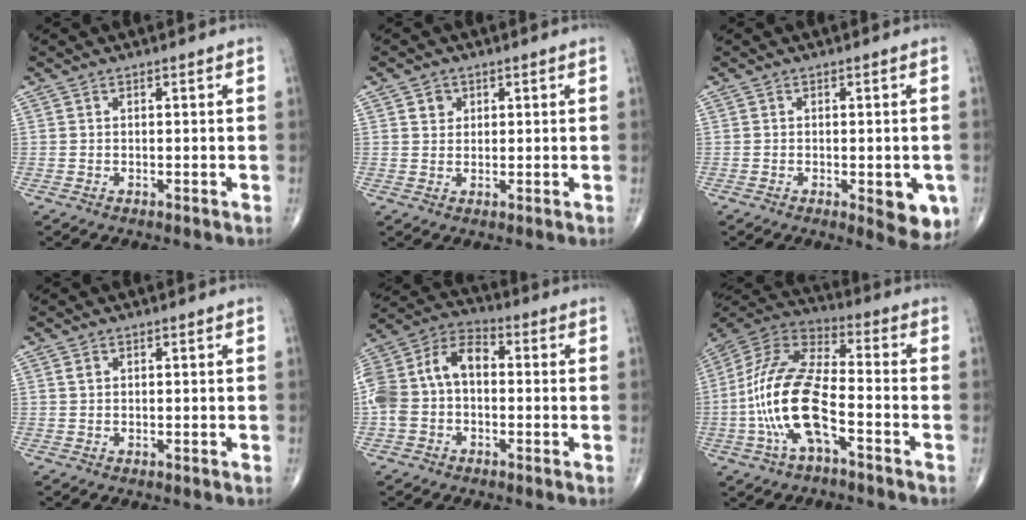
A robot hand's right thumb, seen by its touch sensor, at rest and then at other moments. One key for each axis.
{"total": 2.4, "fx": 1.0, "fy": 2.1, "fz": 0.7, "tx": 0.000, "ty": -0.005, "tz": 0.014}
{"total": 6.9, "fx": -2.0, "fy": 2.7, "fz": 6.0, "tx": -0.053, "ty": -0.008, "tz": -0.017}
{"total": 0.8, "fx": 0.4, "fy": 0.6, "fz": 0.4, "tx": -0.007, "ty": 0.002, "tz": 0.007}
{"total": 13.2, "fx": -0.4, "fy": 8.9, "fz": 9.8, "tx": -0.193, "ty": 0.047, "tz": -0.019}
{"total": 17.1, "fx": -4.9, "fy": 6.9, "fz": 14.8, "tx": -0.310, "ty": 0.042, "tz": -0.096}